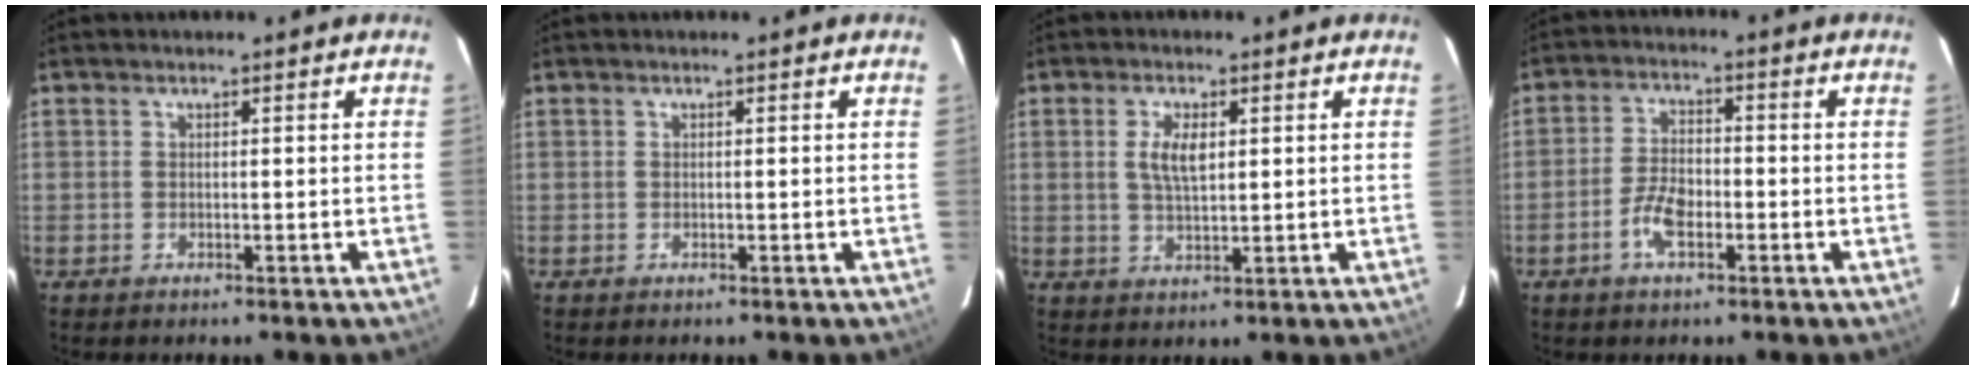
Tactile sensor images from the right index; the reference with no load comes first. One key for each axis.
{"total": 0.0}
{"total": 4.3, "fx": 1.1, "fy": 1.8, "fz": 3.8, "tx": -0.071, "ty": 0.002, "tz": 0.021}
{"total": 5.9, "fx": -2.5, "fy": 2.9, "fz": 4.4, "tx": -0.095, "ty": 0.005, "tz": -0.046}